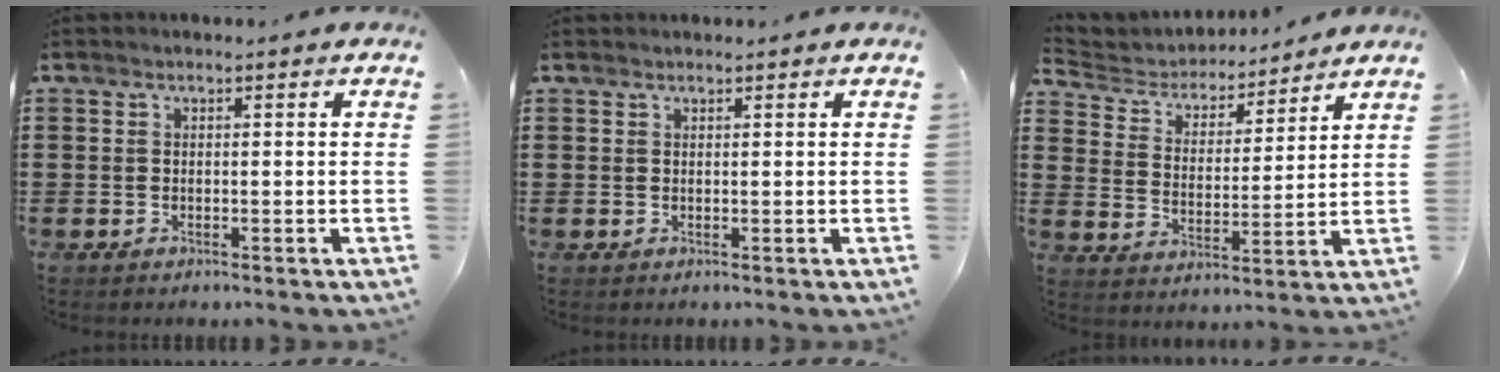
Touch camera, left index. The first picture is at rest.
{"total": 0.6, "force": [0.6, 0.1, 0.0], "torque": [-0.002, 0.001, 0.012]}
{"total": 4.4, "force": [4.2, 1.2, 0.4], "torque": [-0.036, -0.027, 0.067]}